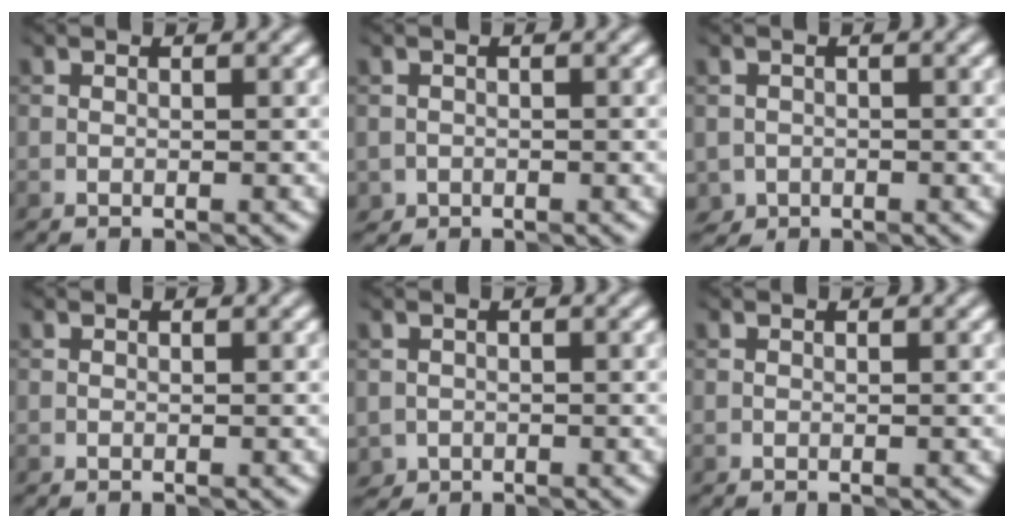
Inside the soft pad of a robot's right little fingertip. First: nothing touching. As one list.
[{"total": 0.9, "force": [-0.4, 0.8, 0.0], "torque": [0.006, -0.001, -0.008]}, {"total": 1.6, "force": [-0.9, 1.3, 0.1], "torque": [0.002, -0.004, -0.016]}, {"total": 0.0}, {"total": 1.4, "force": [-0.4, 1.3, 0.3], "torque": [-0.002, -0.006, -0.007]}, {"total": 0.0}]